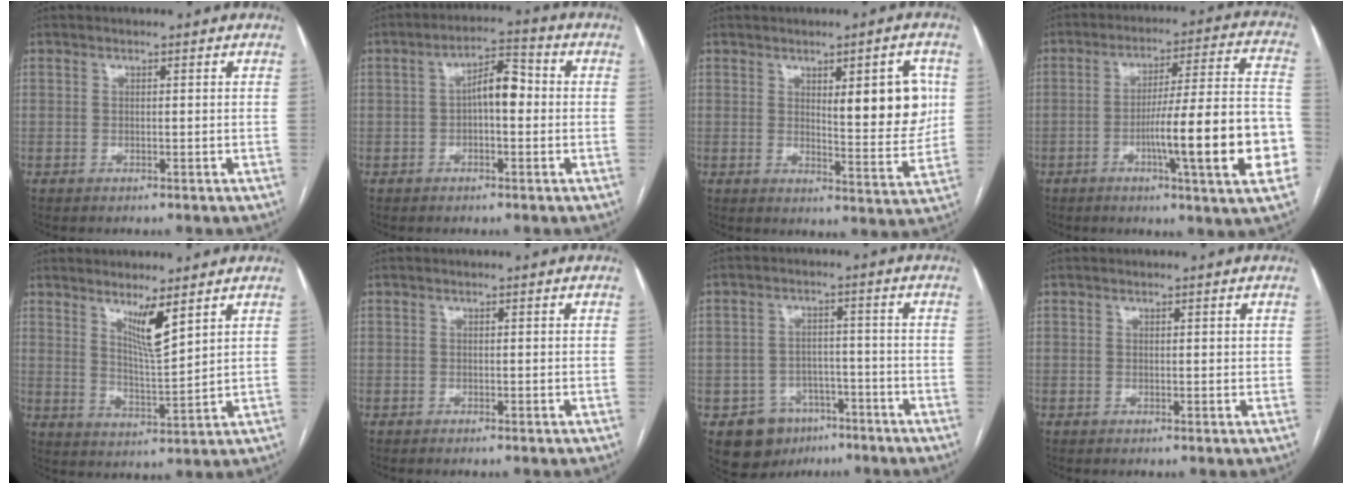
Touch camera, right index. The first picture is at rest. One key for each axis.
{"total": 5.8, "fx": -0.1, "fy": 2.2, "fz": 5.4, "tx": -0.089, "ty": 0.027, "tz": -0.006}
{"total": 9.8, "fx": 2.5, "fy": 2.4, "fz": 9.2, "tx": -0.118, "ty": -0.003, "tz": 0.038}
{"total": 18.7, "fx": -5.2, "fy": 0.4, "fz": 17.9, "tx": -0.220, "ty": 0.011, "tz": -0.073}
{"total": 6.1, "fx": 3.8, "fy": 0.1, "fz": 4.7, "tx": -0.083, "ty": -0.020, "tz": 0.072}
{"total": 0.0}
{"total": 8.2, "fx": -5.0, "fy": 6.2, "fz": 1.8, "tx": -0.023, "ty": 0.015, "tz": -0.071}
{"total": 0.8, "fx": 0.4, "fy": 0.4, "fz": 0.5, "tx": -0.003, "ty": -0.001, "tz": 0.004}